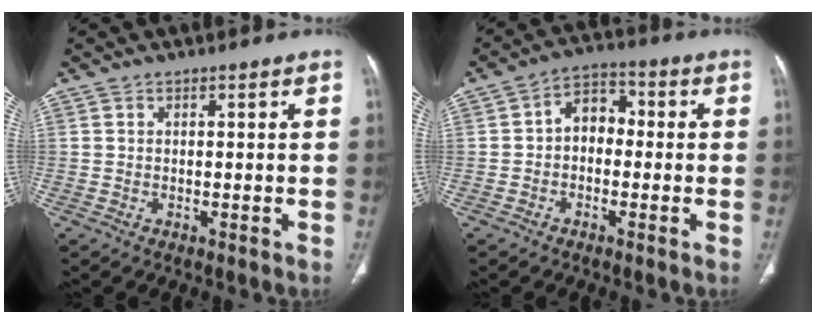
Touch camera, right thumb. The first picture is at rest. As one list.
[{"total": 6.2, "force": [-0.5, 4.5, 4.1], "torque": [-0.042, 0.026, -0.025]}]